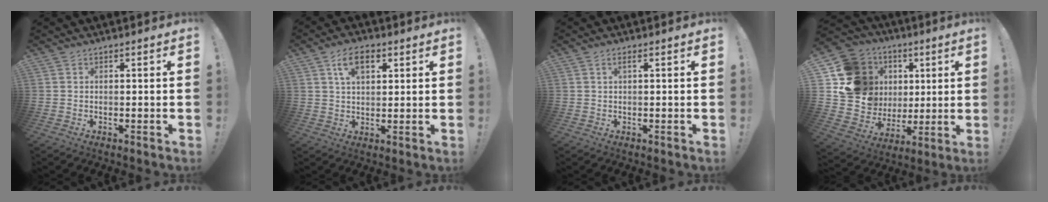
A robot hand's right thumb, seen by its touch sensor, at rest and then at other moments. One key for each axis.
{"total": 8.0, "fx": 3.5, "fy": 4.4, "fz": 5.7, "tx": -0.090, "ty": 0.001, "tz": 0.062}
{"total": 1.5, "fx": 0.4, "fy": 0.1, "fz": 1.4, "tx": -0.026, "ty": 0.000, "tz": 0.005}
{"total": 19.3, "fx": 5.8, "fy": 16.8, "fz": 7.5, "tx": -0.122, "ty": -0.018, "tz": 0.150}